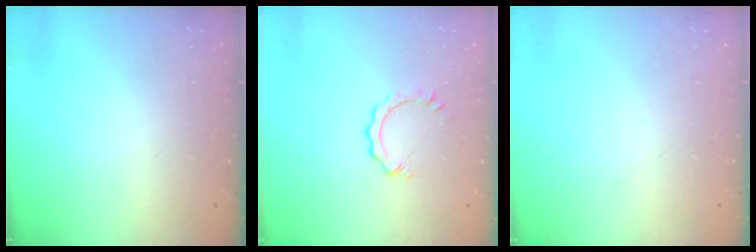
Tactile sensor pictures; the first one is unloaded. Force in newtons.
{"total": 3.3, "press": 3.3, "slide": 0.3}
{"total": 0.0}